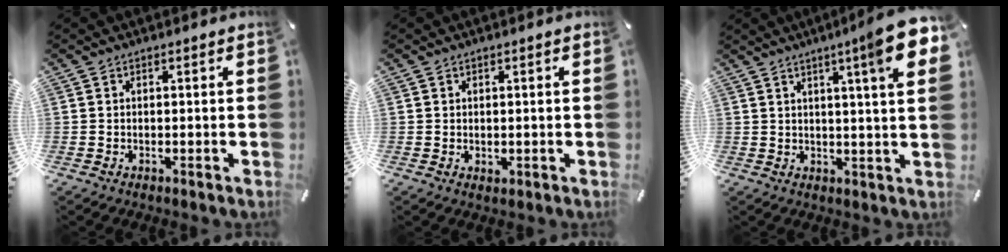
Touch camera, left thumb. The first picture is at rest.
{"total": 0.7, "force": [0.3, 0.7, 0.0], "torque": [0.001, 0.004, 0.004]}
{"total": 11.7, "force": [5.8, 0.5, 10.2], "torque": [-0.152, -0.031, 0.087]}